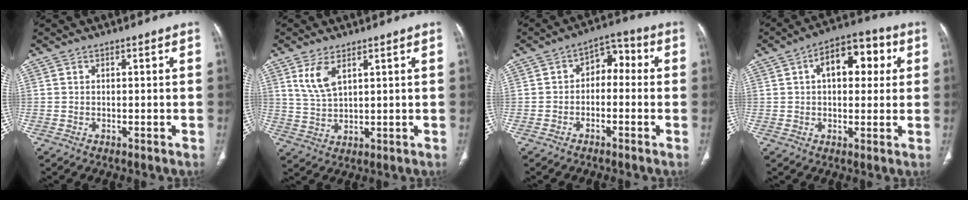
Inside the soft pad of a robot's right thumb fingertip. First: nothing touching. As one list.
[{"total": 5.6, "force": [2.9, 2.3, 4.2], "torque": [-0.087, -0.013, 0.071]}, {"total": 6.2, "force": [-0.6, 4.2, 4.4], "torque": [-0.040, 0.037, -0.024]}, {"total": 11.8, "force": [3.2, 6.6, 9.2], "torque": [-0.102, 0.021, 0.040]}]